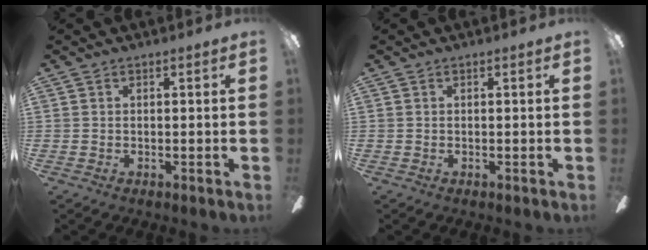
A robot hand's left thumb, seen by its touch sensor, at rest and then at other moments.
{"total": 0.0}